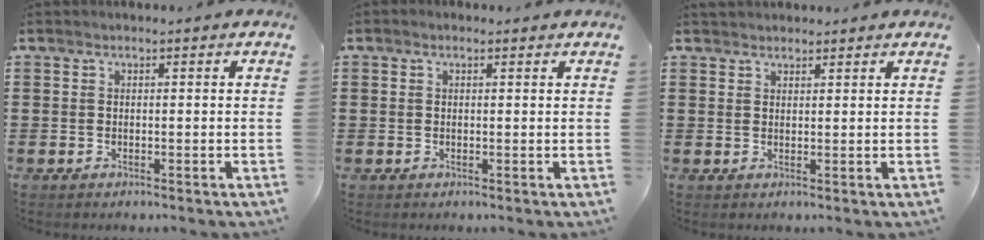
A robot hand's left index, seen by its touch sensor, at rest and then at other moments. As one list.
[{"total": 0.6, "force": [0.3, 0.2, 0.4], "torque": [-0.009, 0.003, 0.007]}, {"total": 1.7, "force": [1.6, 0.4, 0.0], "torque": [-0.004, 0.002, 0.033]}]